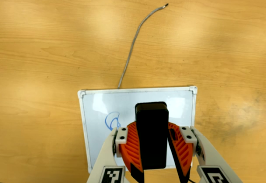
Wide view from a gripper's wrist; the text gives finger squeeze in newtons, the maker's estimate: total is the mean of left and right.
{"total": 8.6, "left": 9.4, "right": 7.9}